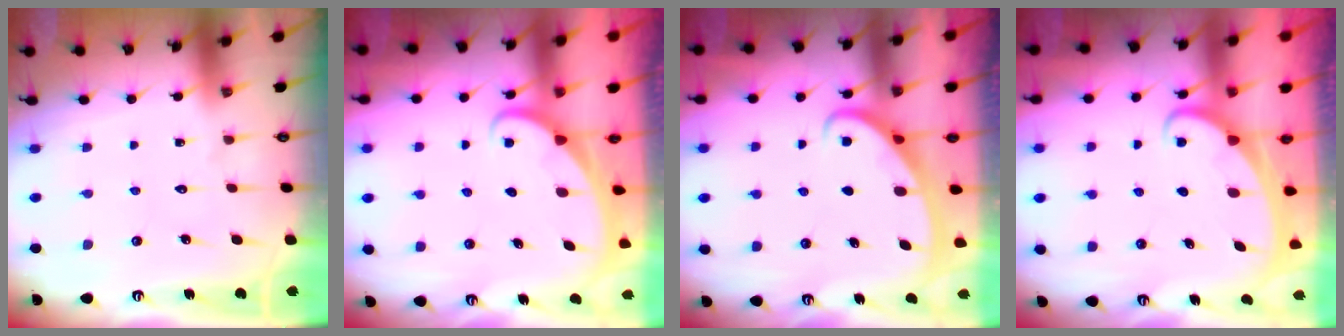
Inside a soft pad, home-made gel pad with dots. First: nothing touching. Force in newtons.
{"total": 1.7, "press": 1.7, "slide": 0.1}
{"total": 2.7, "press": 2.7, "slide": 0.3}
{"total": 1.9, "press": 1.9, "slide": 0.1}